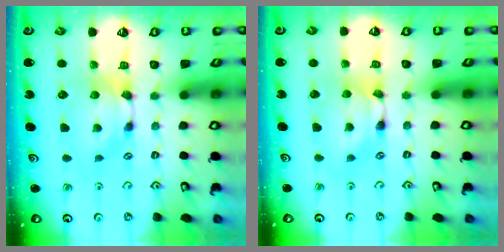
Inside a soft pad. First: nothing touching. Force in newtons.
{"total": 1.6, "press": 1.6, "slide": 0.1}